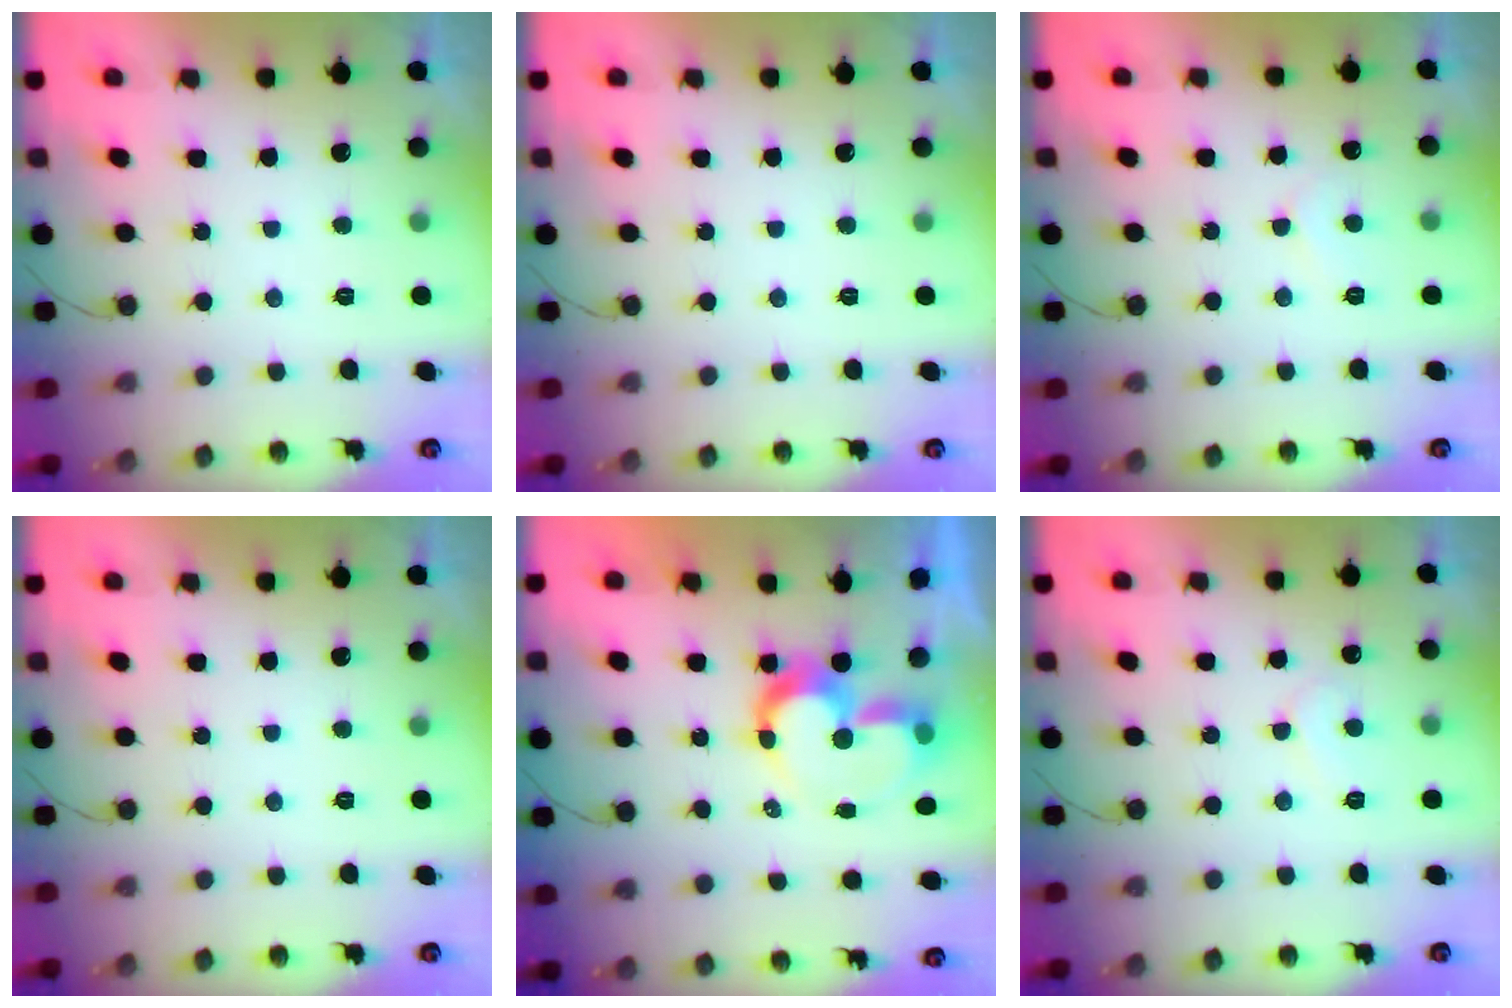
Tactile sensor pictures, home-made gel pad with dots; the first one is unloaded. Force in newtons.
{"total": 0.0}
{"total": 4.6, "press": 4.6, "slide": 0.5}
{"total": 0.0}
{"total": 11.2, "press": 11.1, "slide": 0.9}
{"total": 5.8, "press": 5.8, "slide": 0.3}